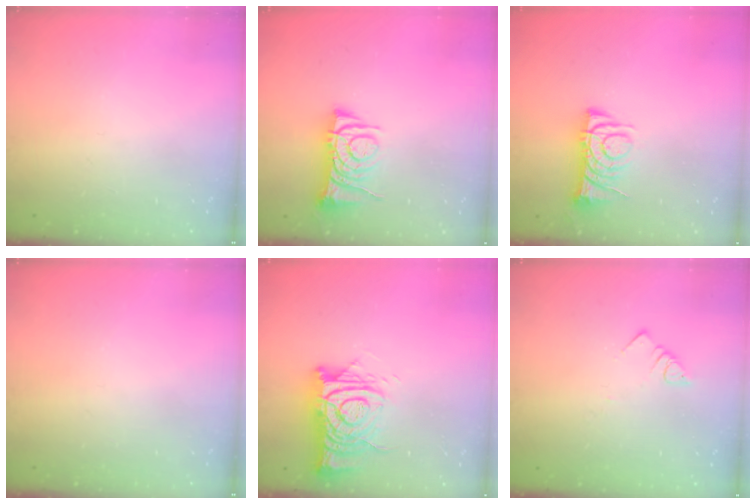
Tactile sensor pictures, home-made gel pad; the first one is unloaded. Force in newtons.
{"total": 7.8, "press": 7.7, "slide": 1.0}
{"total": 7.6, "press": 7.5, "slide": 0.9}
{"total": 0.0}
{"total": 13.3, "press": 13.3, "slide": 1.1}
{"total": 3.0, "press": 3.0, "slide": 0.1}